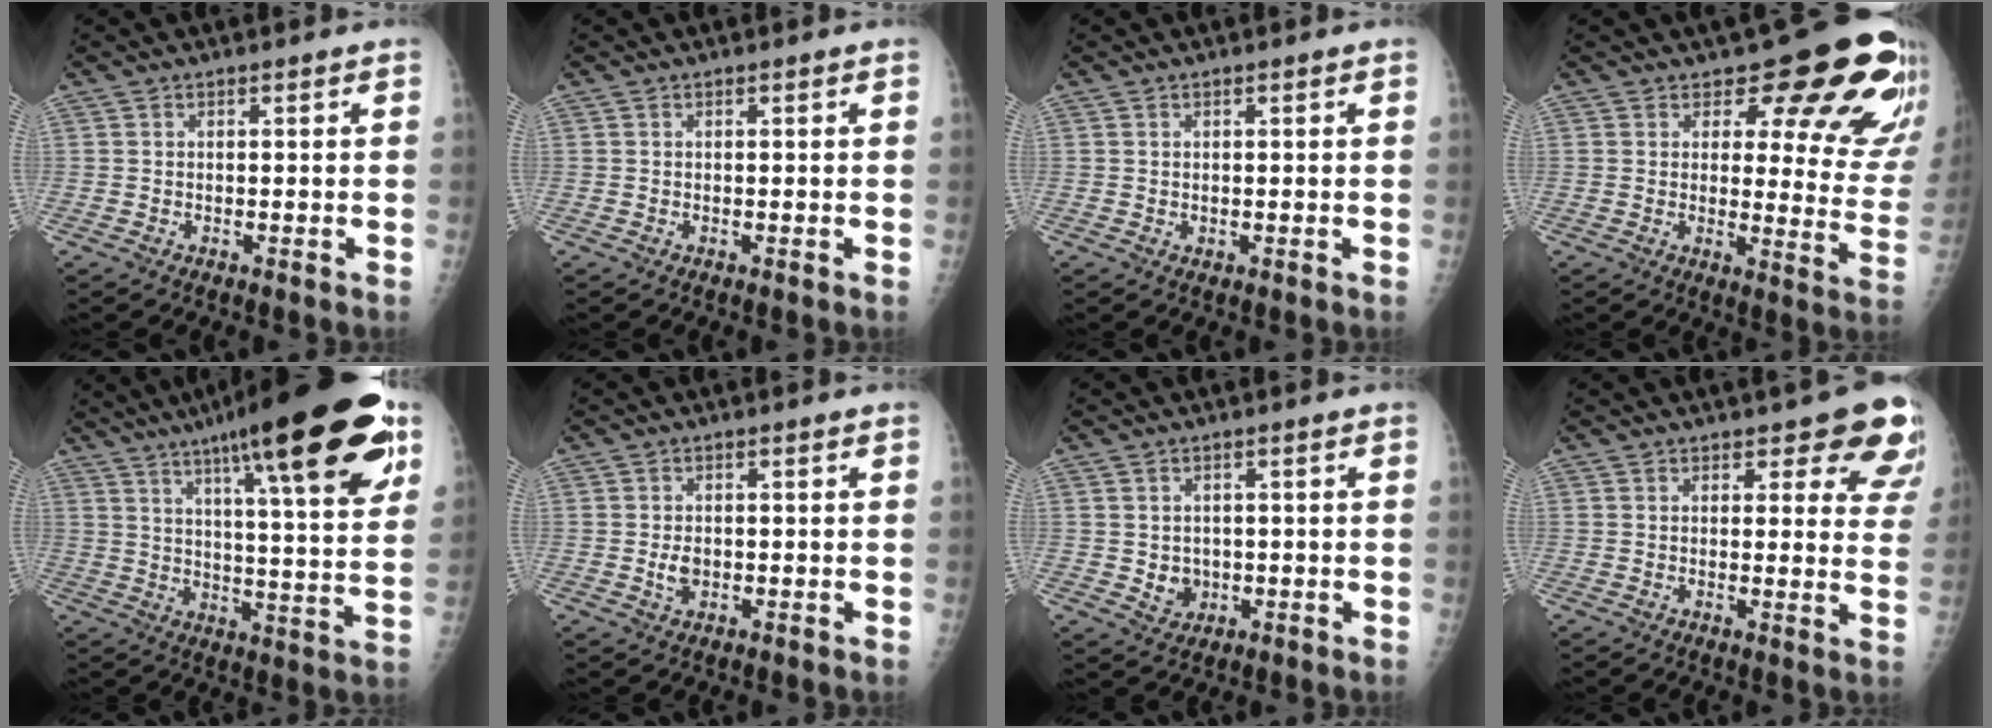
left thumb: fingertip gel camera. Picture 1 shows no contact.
{"total": 0.0}
{"total": 0.7, "force": [0.3, 0.5, 0.4], "torque": [0.001, -0.001, 0.004]}
{"total": 18.3, "force": [12.2, 7.4, 11.4], "torque": [-0.086, -0.081, 0.129]}
{"total": 27.6, "force": [15.4, 5.7, 22.2], "torque": [-0.312, -0.032, 0.223]}
{"total": 2.7, "force": [-0.3, 1.9, 1.9], "torque": [-0.026, 0.000, -0.002]}
{"total": 3.7, "force": [-0.2, 3.3, 1.7], "torque": [-0.011, -0.001, 0.008]}
{"total": 10.6, "force": [7.7, 4.5, 5.9], "torque": [-0.013, -0.039, 0.073]}